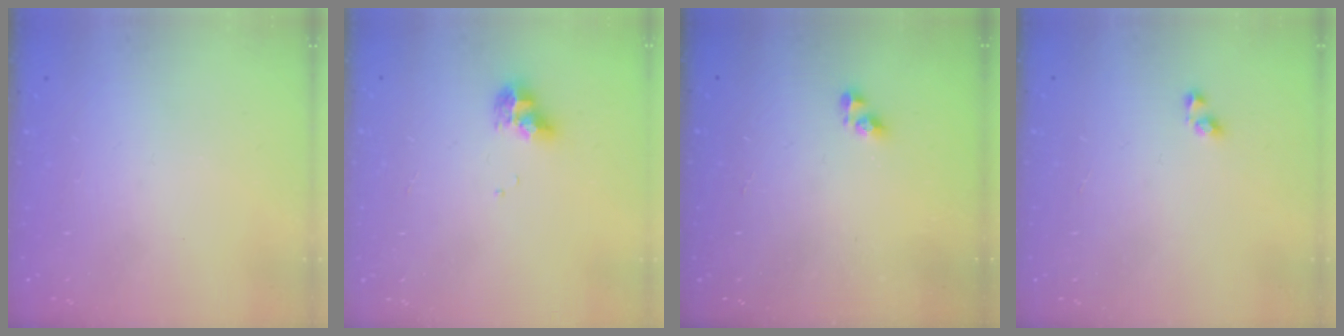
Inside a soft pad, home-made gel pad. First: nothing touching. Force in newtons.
{"total": 7.7, "press": 7.7, "slide": 0.6}
{"total": 4.1, "press": 4.1, "slide": 0.5}
{"total": 2.9, "press": 2.9, "slide": 0.2}